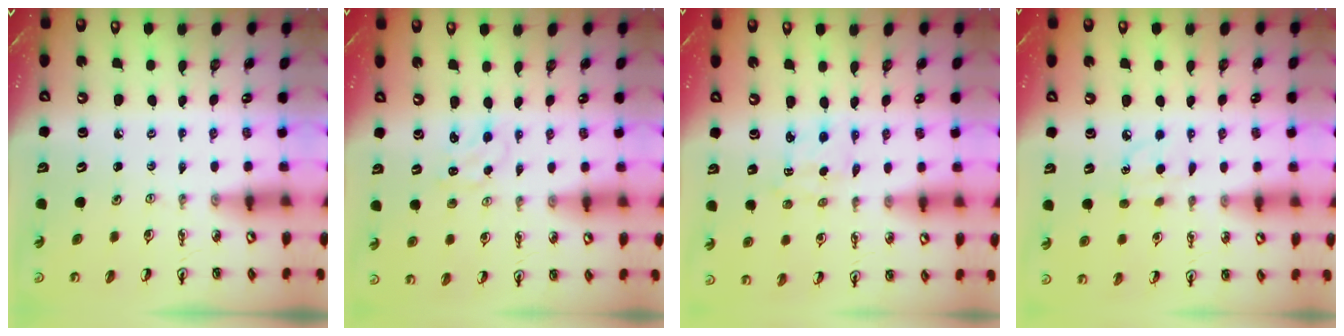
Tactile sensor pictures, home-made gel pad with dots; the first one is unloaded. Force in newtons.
{"total": 1.5, "press": 1.5, "slide": 0.2}
{"total": 2.0, "press": 1.9, "slide": 0.6}
{"total": 6.6, "press": 6.5, "slide": 0.6}